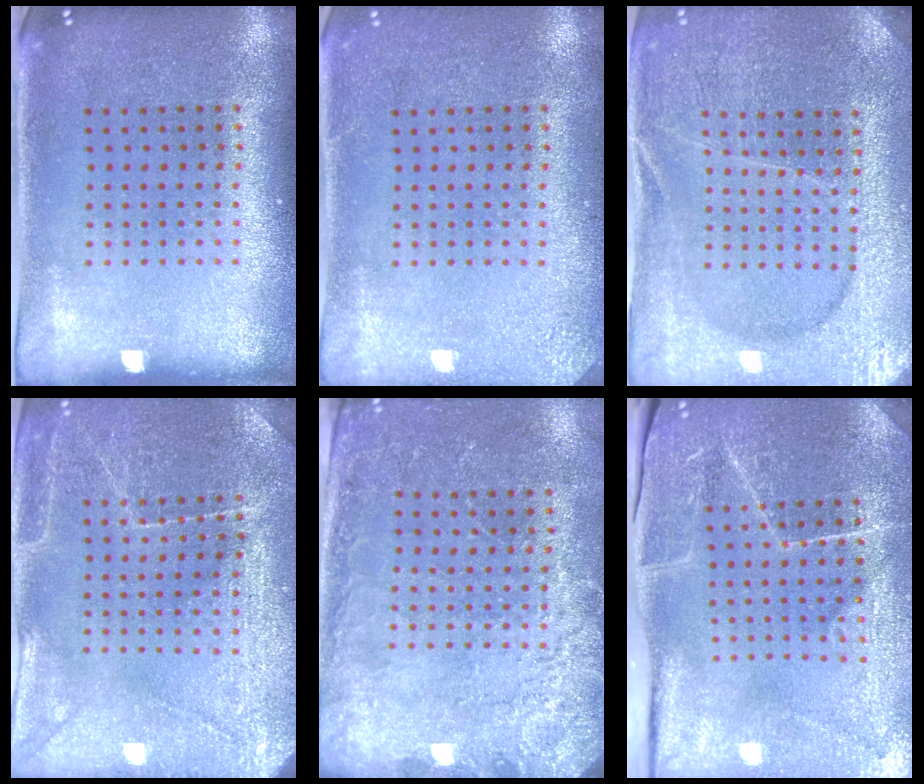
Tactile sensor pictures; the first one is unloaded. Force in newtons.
{"total": 2.0, "press": 2.0, "slide": 0.3}
{"total": 4.0, "press": 3.9, "slide": 1.1}
{"total": 3.2, "press": 3.2, "slide": 0.4}
{"total": 2.5, "press": 2.4, "slide": 0.9}
{"total": 3.8, "press": 3.7, "slide": 0.2}